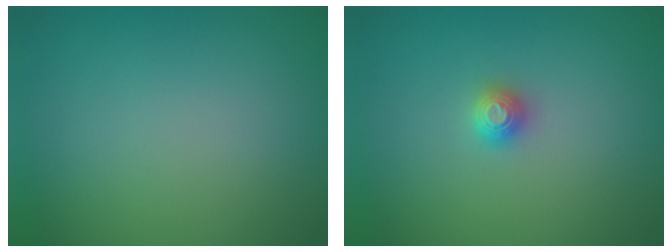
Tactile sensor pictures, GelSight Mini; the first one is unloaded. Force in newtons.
{"total": 1.5, "press": 1.5, "slide": 0.2}